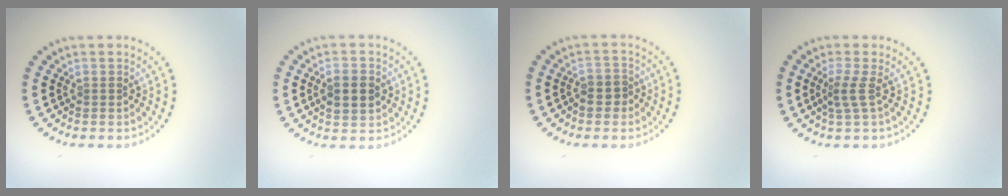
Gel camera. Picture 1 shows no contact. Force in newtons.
{"total": 2.9, "press": 2.9, "slide": 0.2}
{"total": 2.0, "press": 1.8, "slide": 0.8}
{"total": 1.8, "press": 1.2, "slide": 1.4}